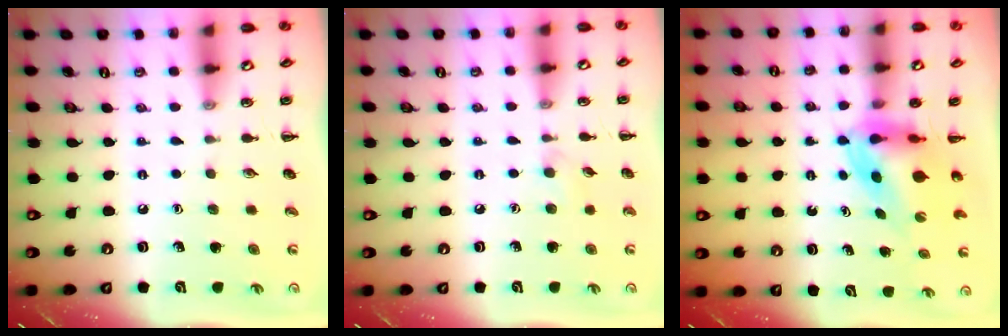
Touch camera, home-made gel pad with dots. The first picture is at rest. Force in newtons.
{"total": 3.9, "press": 3.6, "slide": 1.5}
{"total": 5.7, "press": 5.7, "slide": 0.8}